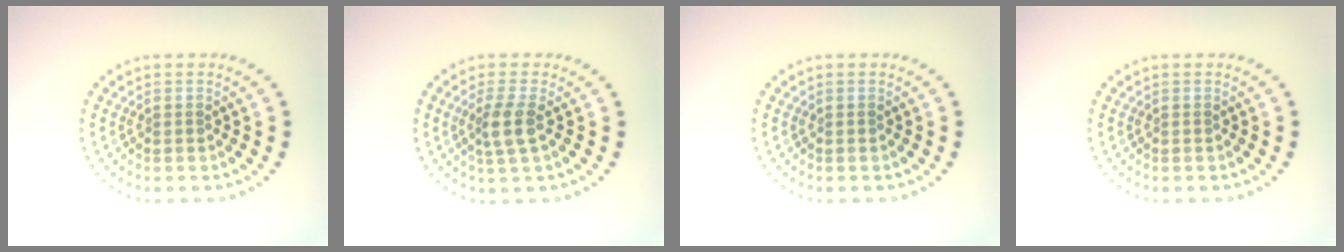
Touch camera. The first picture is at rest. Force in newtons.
{"total": 2.3, "press": 2.0, "slide": 1.3}
{"total": 0.0}
{"total": 0.0}